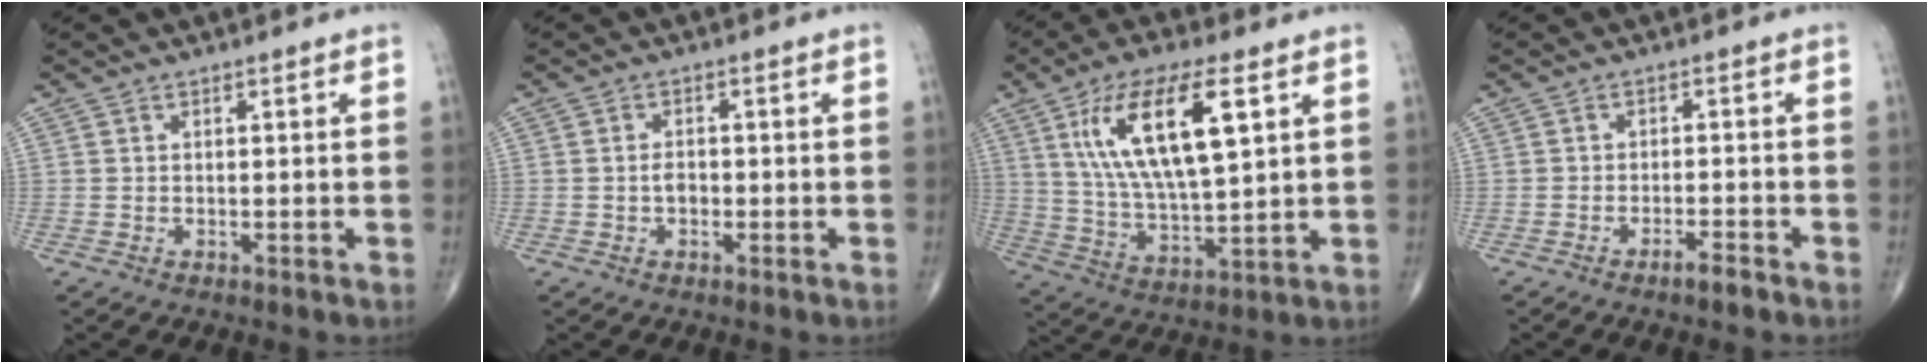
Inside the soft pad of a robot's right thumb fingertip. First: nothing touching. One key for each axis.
{"total": 2.1, "fx": -0.5, "fy": 1.4, "fz": 1.5, "tx": -0.022, "ty": 0.006, "tz": -0.010}
{"total": 17.9, "fx": 6.4, "fy": 6.0, "fz": 15.6, "tx": -0.285, "ty": -0.018, "tz": 0.120}
{"total": 2.7, "fx": -2.0, "fy": 0.4, "fz": 1.7, "tx": -0.032, "ty": 0.007, "tz": -0.037}